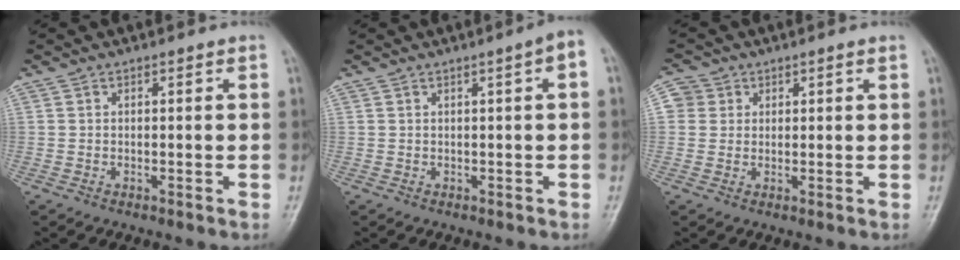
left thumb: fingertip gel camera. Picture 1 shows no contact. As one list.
[{"total": 2.7, "force": [0.5, 0.2, 2.6], "torque": [-0.033, 0.006, 0.004]}, {"total": 3.5, "force": [1.0, 3.3, 0.2], "torque": [0.025, 0.001, 0.010]}]